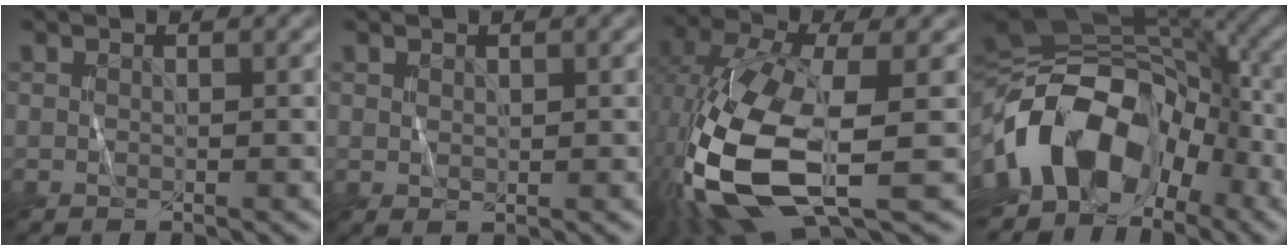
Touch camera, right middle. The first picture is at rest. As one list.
[{"total": 0.7, "force": [0.4, 0.4, 0.4], "torque": [-0.009, -0.002, 0.010]}, {"total": 12.6, "force": [-2.9, 5.6, 10.9], "torque": [-0.256, -0.018, -0.055]}, {"total": 13.8, "force": [-5.6, 8.9, 8.9], "torque": [-0.150, 0.014, -0.114]}]